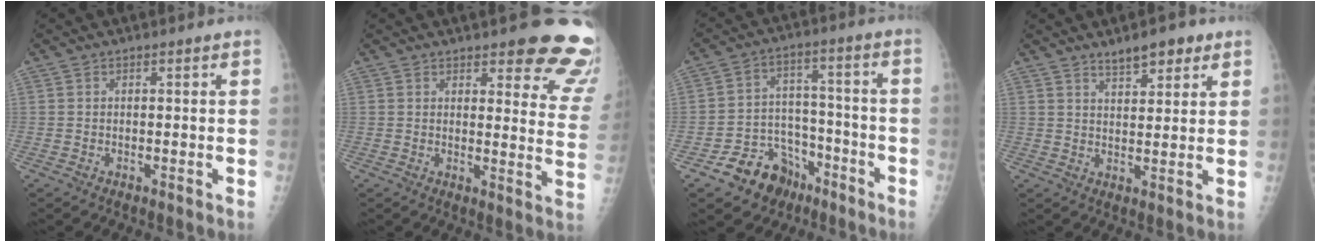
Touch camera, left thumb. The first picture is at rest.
{"total": 14.4, "force": [11.6, 4.2, 7.3], "torque": [-0.033, -0.079, 0.113]}
{"total": 11.5, "force": [-7.2, 8.2, 3.6], "torque": [-0.019, 0.073, -0.111]}
{"total": 6.0, "force": [4.2, 2.2, 3.7], "torque": [-0.039, -0.023, 0.064]}